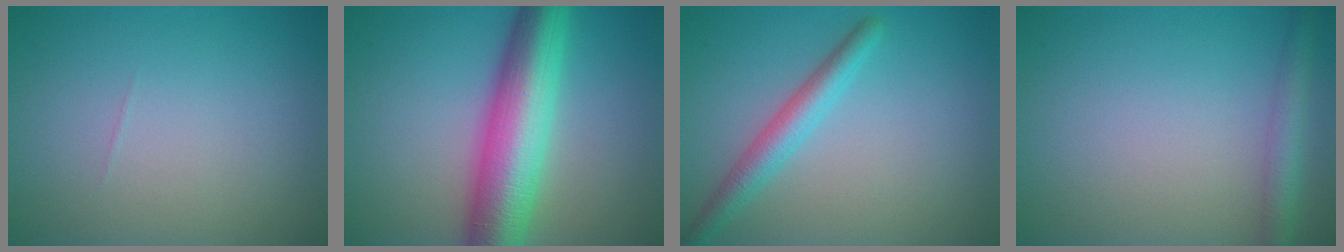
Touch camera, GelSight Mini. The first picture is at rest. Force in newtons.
{"total": 9.7, "press": 9.7, "slide": 0.2}
{"total": 3.1, "press": 3.0, "slide": 0.1}
{"total": 2.9, "press": 2.9, "slide": 0.1}